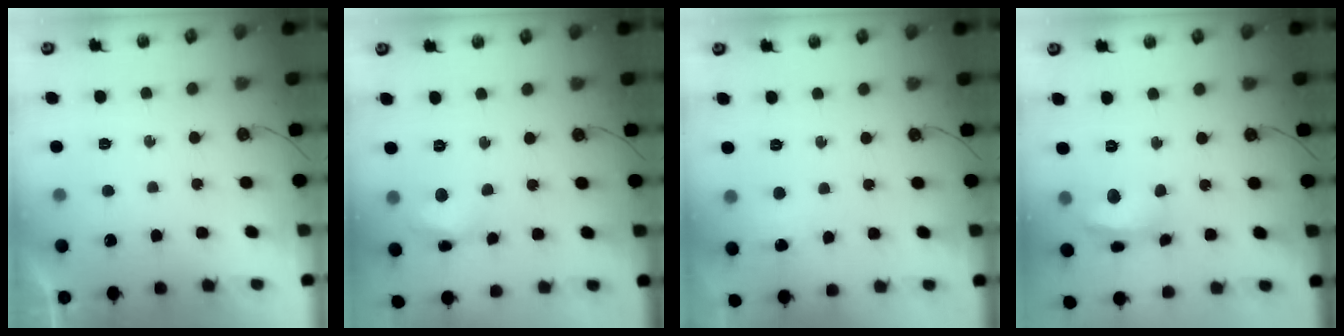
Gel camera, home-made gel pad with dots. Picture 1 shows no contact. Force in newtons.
{"total": 8.0, "press": 8.0, "slide": 0.5}
{"total": 4.3, "press": 4.1, "slide": 1.4}
{"total": 12.4, "press": 12.3, "slide": 1.6}